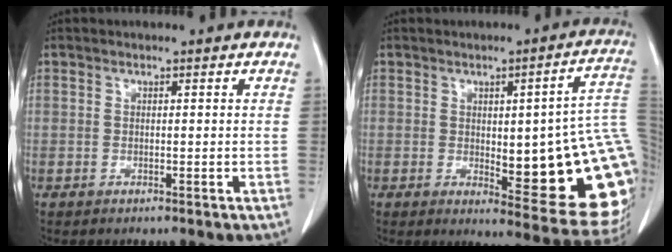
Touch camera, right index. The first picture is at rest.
{"total": 21.7, "force": [-1.0, 4.9, 21.1], "torque": [-0.167, 0.010, 0.004]}